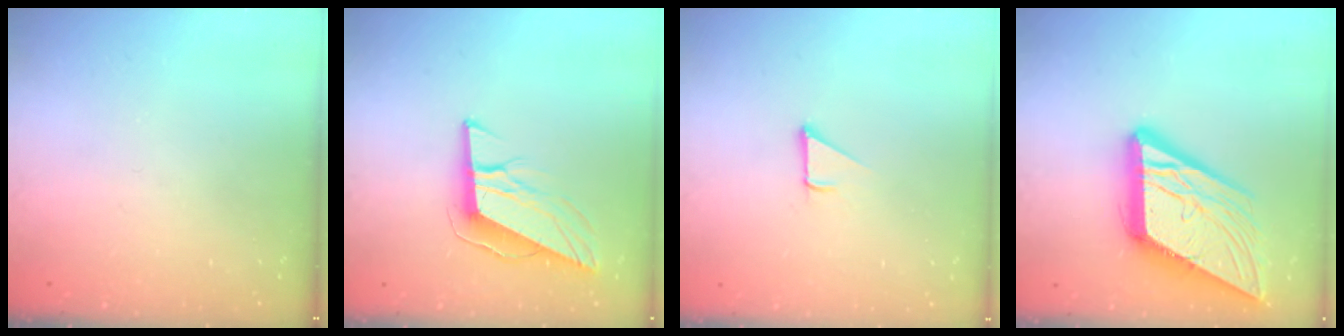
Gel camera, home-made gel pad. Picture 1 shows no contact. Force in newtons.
{"total": 10.7, "press": 10.3, "slide": 2.6}
{"total": 1.9, "press": 1.9, "slide": 0.1}
{"total": 18.7, "press": 18.6, "slide": 2.1}